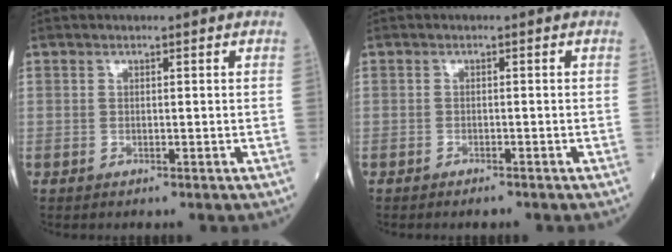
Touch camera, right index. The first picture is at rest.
{"total": 1.1, "force": [-1.0, 0.2, 0.5], "torque": [-0.009, -0.001, -0.013]}